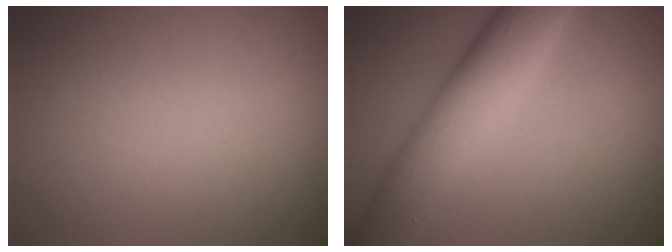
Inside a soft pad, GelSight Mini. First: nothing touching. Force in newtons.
{"total": 8.5, "press": 8.5, "slide": 0.1}